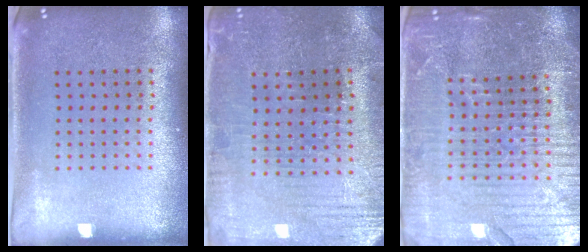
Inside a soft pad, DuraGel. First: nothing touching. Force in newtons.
{"total": 0.9, "press": 0.8, "slide": 0.4}
{"total": 5.6, "press": 5.1, "slide": 2.5}